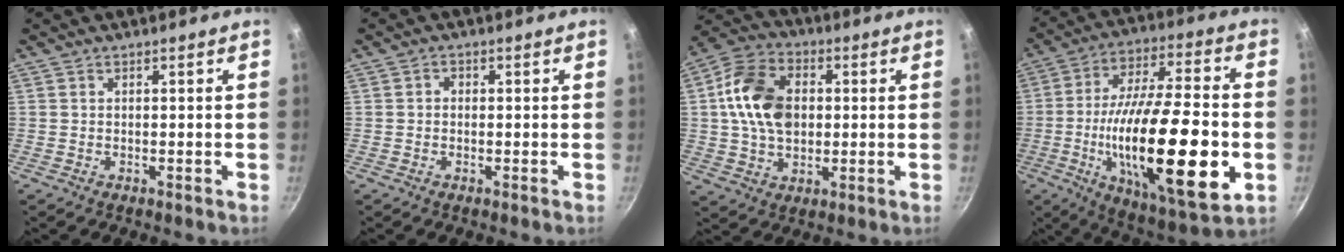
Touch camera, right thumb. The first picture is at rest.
{"total": 1.3, "force": [0.0, 1.1, 0.7], "torque": [-0.009, 0.006, -0.003]}
{"total": 14.5, "force": [1.6, 10.3, 10.1], "torque": [-0.157, 0.013, 0.015]}
{"total": 29.7, "force": [-6.2, 9.4, 27.4], "torque": [-0.450, 0.014, -0.095]}